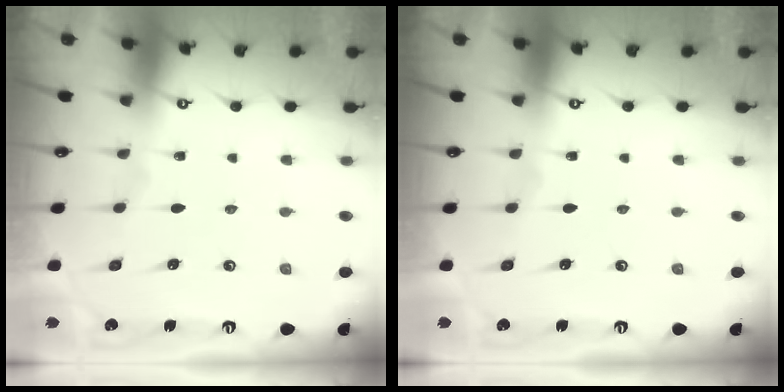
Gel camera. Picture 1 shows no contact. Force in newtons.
{"total": 0.0}